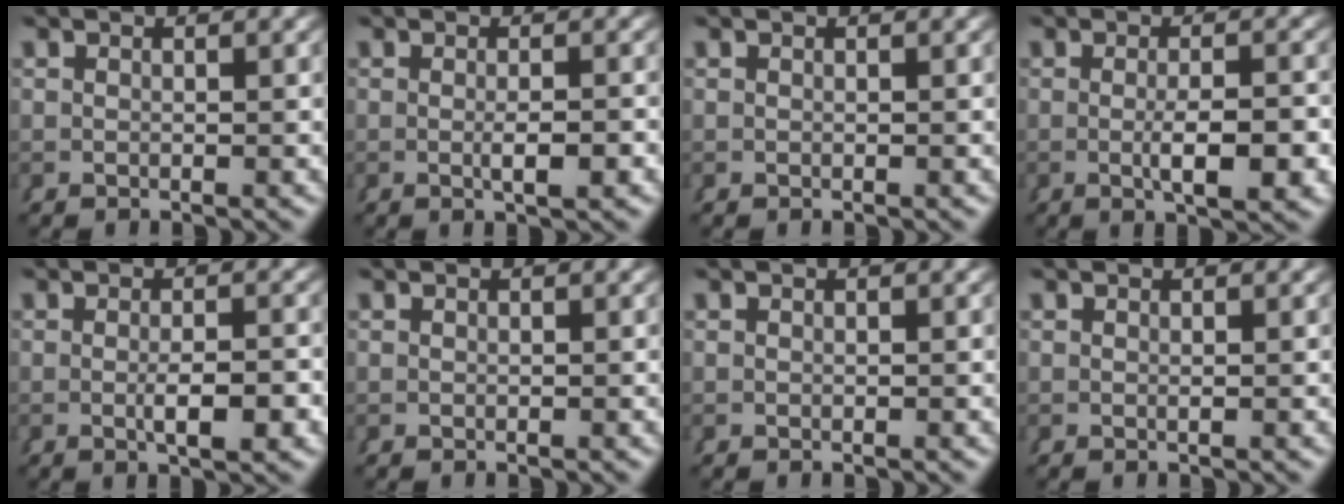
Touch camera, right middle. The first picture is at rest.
{"total": 1.6, "force": [-0.7, 0.0, 1.5], "torque": [-0.021, -0.005, -0.009]}
{"total": 0.0}
{"total": 3.5, "force": [-1.1, 0.7, 3.3], "torque": [-0.049, -0.011, -0.013]}
{"total": 2.5, "force": [-1.0, 0.3, 2.2], "torque": [-0.032, -0.006, -0.014]}
{"total": 0.0}
{"total": 0.0}
{"total": 0.0}